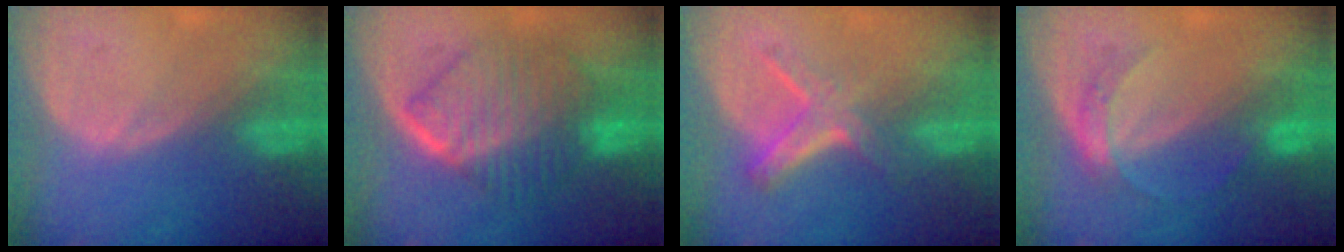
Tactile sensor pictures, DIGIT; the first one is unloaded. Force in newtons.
{"total": 10.1, "press": 10.1, "slide": 1.0}
{"total": 6.0, "press": 5.1, "slide": 3.2}
{"total": 3.8, "press": 3.8, "slide": 0.4}